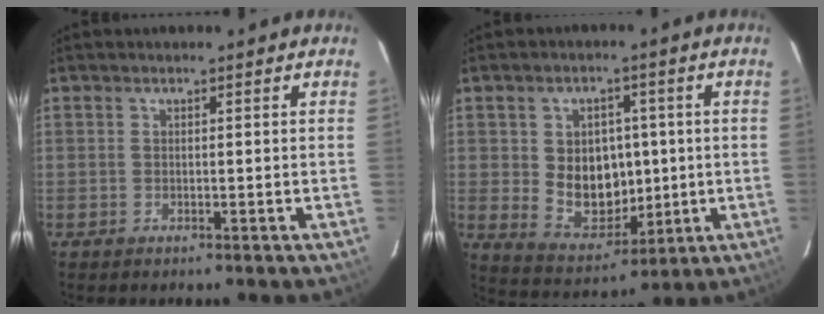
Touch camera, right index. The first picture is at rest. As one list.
[{"total": 11.0, "force": [0.2, 8.9, 6.4], "torque": [-0.128, 0.001, 0.028]}]